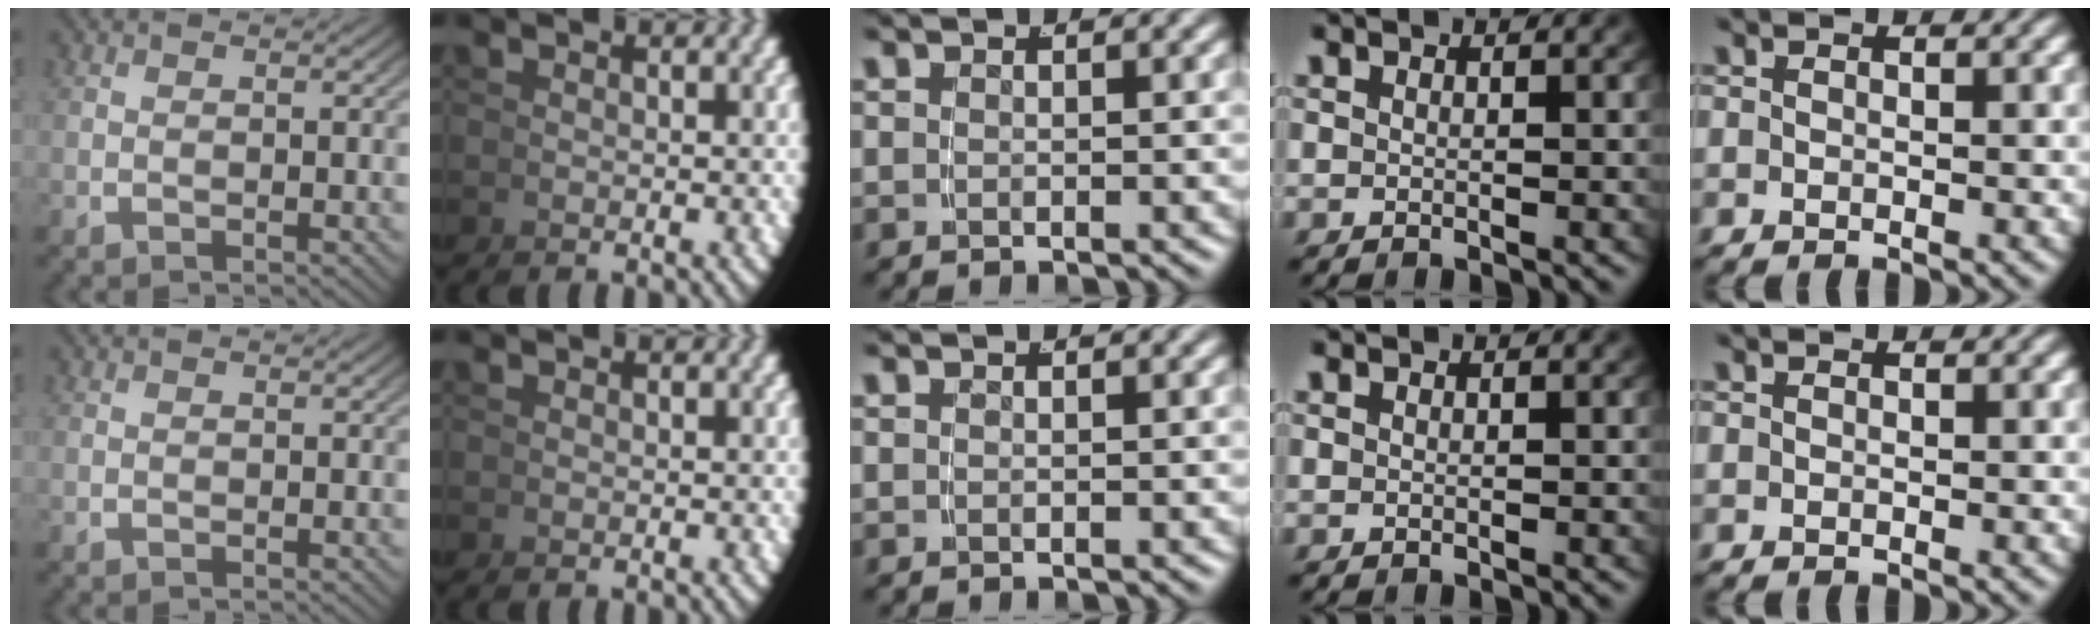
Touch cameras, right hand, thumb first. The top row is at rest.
{}